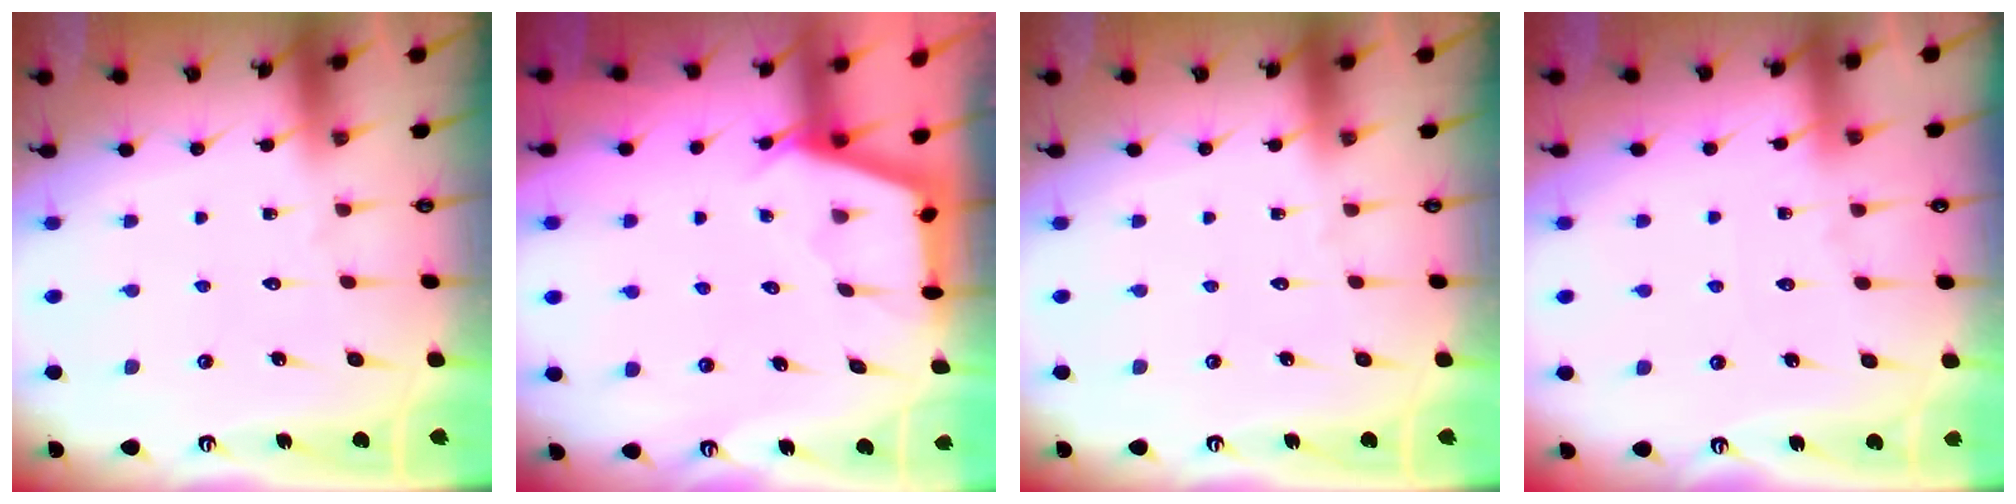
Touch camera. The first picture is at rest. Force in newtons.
{"total": 2.7, "press": 2.7, "slide": 0.3}
{"total": 0.0}
{"total": 2.7, "press": 2.7, "slide": 0.4}